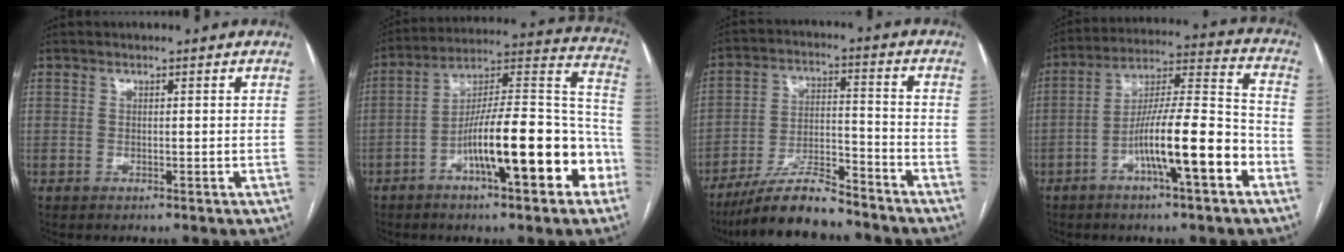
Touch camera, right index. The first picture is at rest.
{"total": 19.7, "force": [-7.6, 4.1, 17.7], "torque": [-0.246, 0.035, -0.111]}
{"total": 11.5, "force": [-9.9, 2.1, 5.5], "torque": [-0.096, 0.001, -0.177]}
{"total": 14.2, "force": [-5.9, 1.6, 12.9], "torque": [-0.221, 0.013, -0.096]}